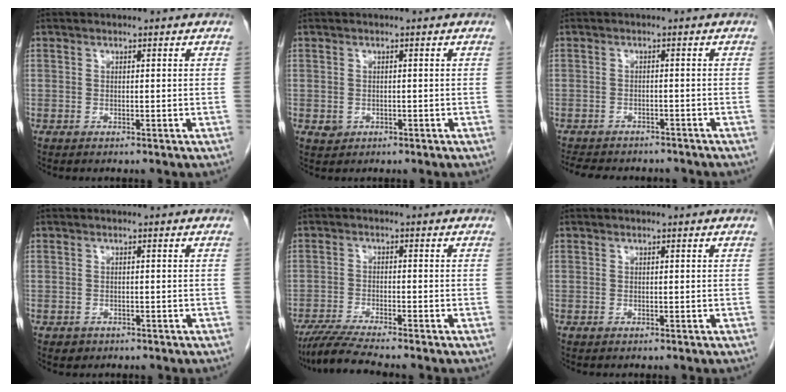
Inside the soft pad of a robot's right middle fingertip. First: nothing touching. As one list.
[{"total": 1.0, "force": [-0.1, 1.0, 0.3], "torque": [-0.007, 0.002, 0.004]}, {"total": 11.1, "force": [-9.6, 3.8, 3.9], "torque": [-0.083, -0.002, -0.122]}, {"total": 0.9, "force": [-0.4, 0.8, 0.1], "torque": [-0.006, 0.001, -0.002]}, {"total": 5.4, "force": [-4.7, -1.2, 2.4], "torque": [-0.050, -0.025, -0.089]}, {"total": 0.0}]